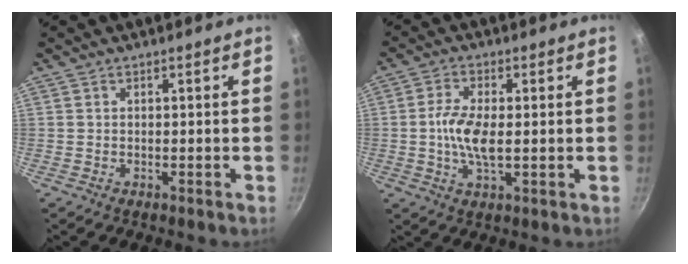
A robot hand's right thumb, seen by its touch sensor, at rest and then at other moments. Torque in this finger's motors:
{"motor_torque": [0.44, 1.68, 0.55, 0.30, 0.21]}